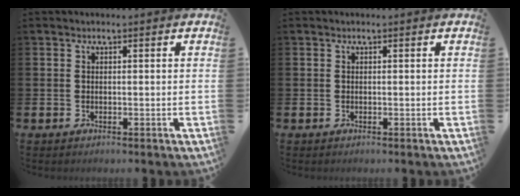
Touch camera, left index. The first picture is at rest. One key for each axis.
{"total": 0.0}